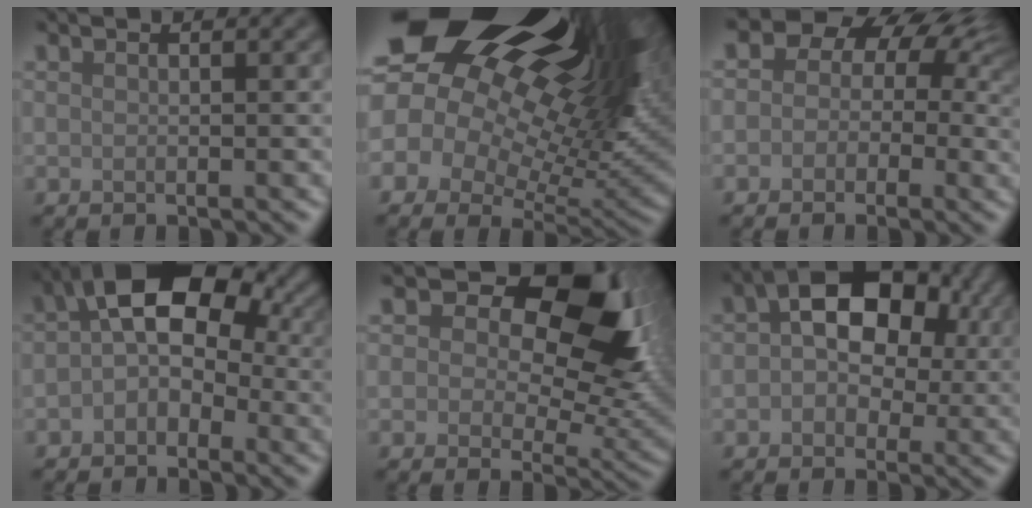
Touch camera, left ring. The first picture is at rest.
{"total": 23.1, "force": [10.4, 12.5, 16.4], "torque": [-0.297, 0.042, 0.177]}
{"total": 7.7, "force": [1.9, 6.1, 4.3], "torque": [-0.029, 0.024, -0.013]}
{"total": 8.4, "force": [0.6, 5.7, 6.2], "torque": [-0.070, 0.024, -0.013]}
{"total": 13.0, "force": [4.9, 7.8, 9.2], "torque": [-0.112, -0.005, 0.074]}
{"total": 9.0, "force": [1.9, 5.9, 6.6], "torque": [-0.088, 0.021, 0.015]}